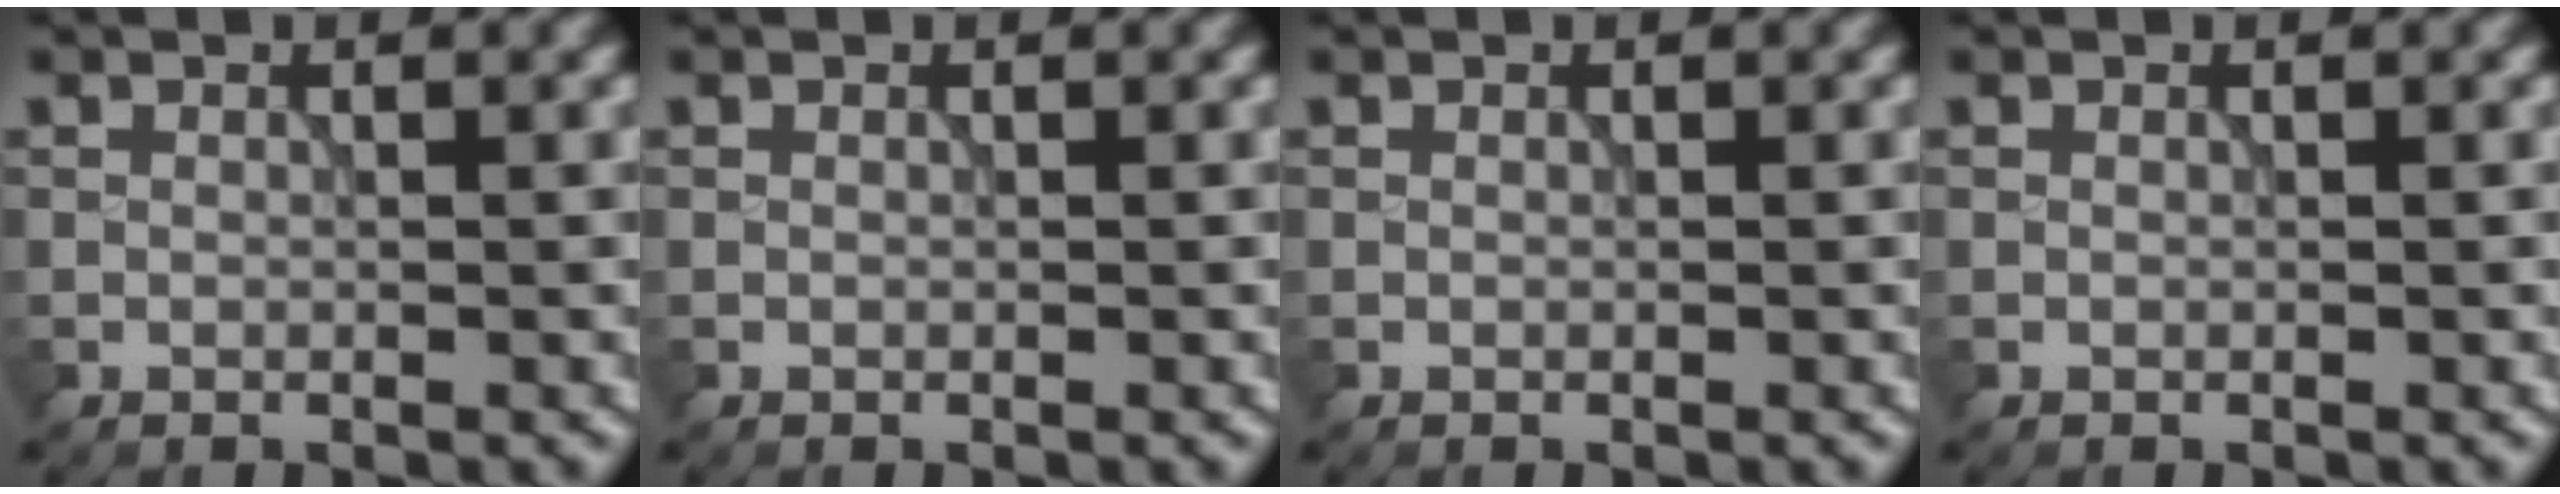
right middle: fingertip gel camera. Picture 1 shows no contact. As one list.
[{"total": 0.0}, {"total": 0.0}, {"total": 0.0}]